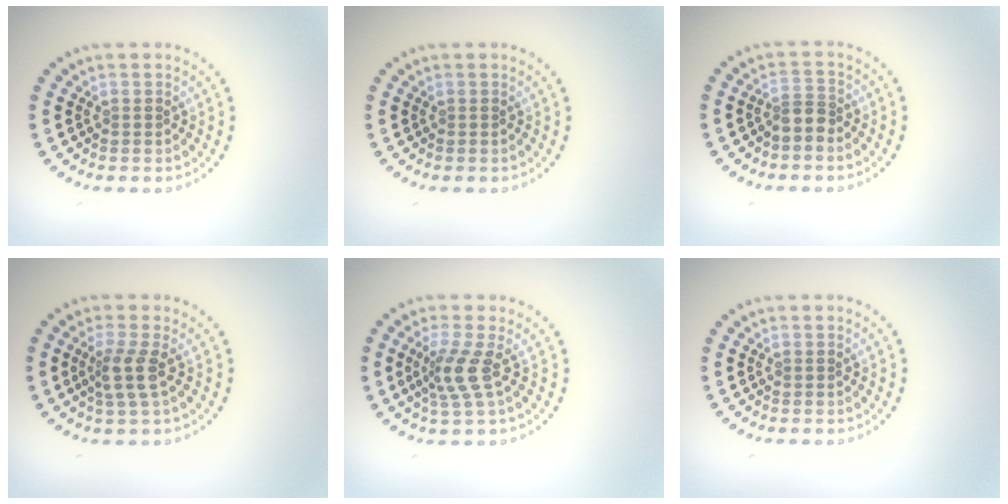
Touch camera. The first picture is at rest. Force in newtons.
{"total": 0.0}
{"total": 2.0, "press": 1.4, "slide": 1.4}
{"total": 2.5, "press": 2.0, "slide": 1.4}
{"total": 2.9, "press": 2.0, "slide": 2.1}
{"total": 0.0}